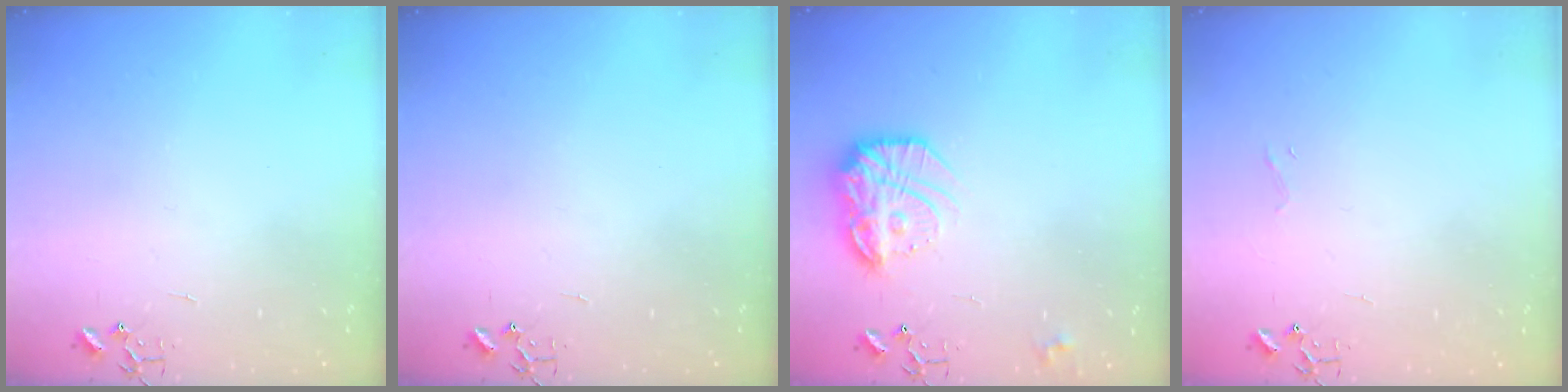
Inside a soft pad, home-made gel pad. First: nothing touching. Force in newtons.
{"total": 0.0}
{"total": 17.5, "press": 17.5, "slide": 1.4}
{"total": 3.4, "press": 3.4, "slide": 0.3}